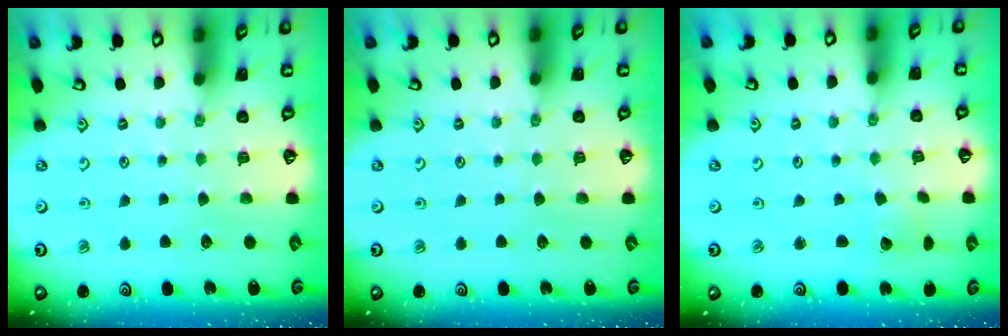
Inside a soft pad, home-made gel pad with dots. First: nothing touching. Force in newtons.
{"total": 0.0}
{"total": 2.4, "press": 2.4, "slide": 0.2}